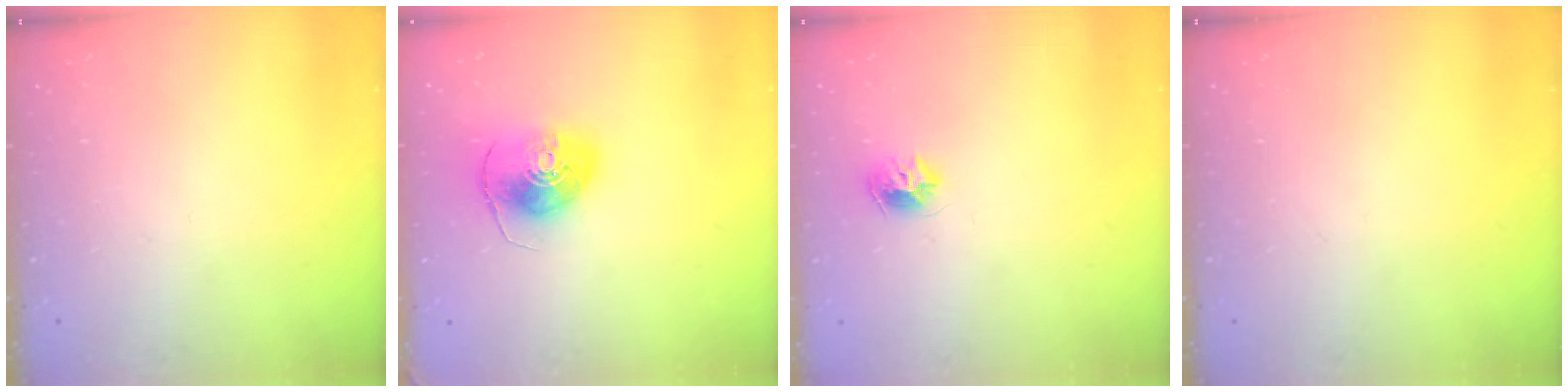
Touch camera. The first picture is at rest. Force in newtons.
{"total": 10.0, "press": 9.9, "slide": 1.4}
{"total": 8.1, "press": 8.1, "slide": 0.1}
{"total": 0.0}